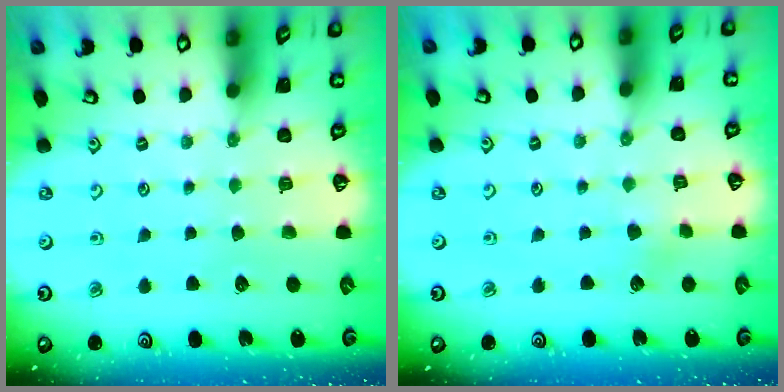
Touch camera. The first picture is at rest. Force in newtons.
{"total": 2.9, "press": 2.9, "slide": 0.2}